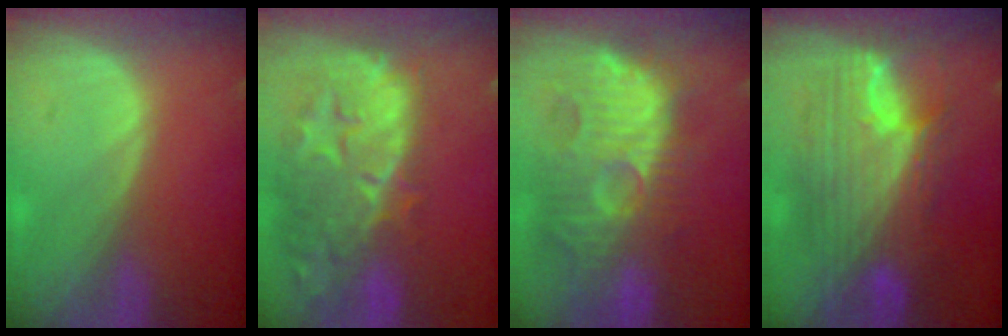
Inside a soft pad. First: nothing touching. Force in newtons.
{"total": 14.7, "press": 11.9, "slide": 8.6}
{"total": 12.6, "press": 12.1, "slide": 3.6}
{"total": 11.6, "press": 11.6, "slide": 1.0}